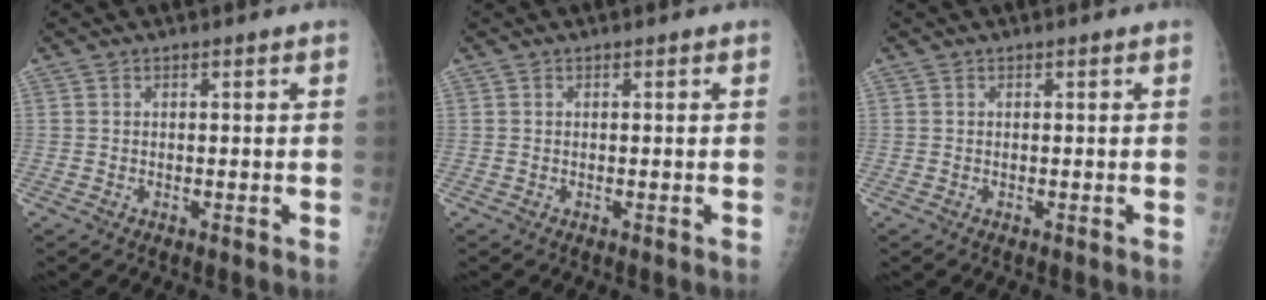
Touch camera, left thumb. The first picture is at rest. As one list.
[{"total": 0.0}, {"total": 0.0}]